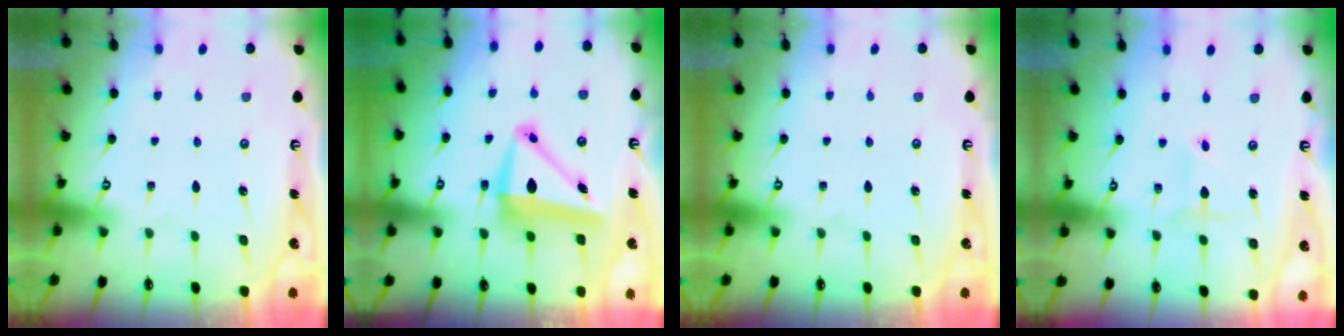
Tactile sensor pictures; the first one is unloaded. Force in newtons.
{"total": 9.1, "press": 9.0, "slide": 1.7}
{"total": 0.0}
{"total": 2.2, "press": 2.2, "slide": 0.2}